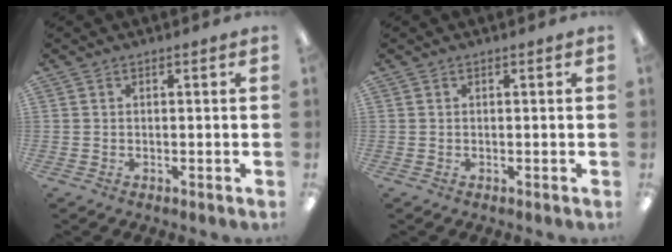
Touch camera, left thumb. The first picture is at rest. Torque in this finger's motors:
{"motor_torque": [-0.04, -0.01, -0.26, 0.09, 0.00]}